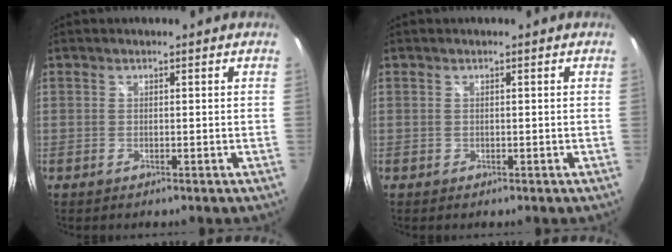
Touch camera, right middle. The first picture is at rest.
{"total": 0.0}